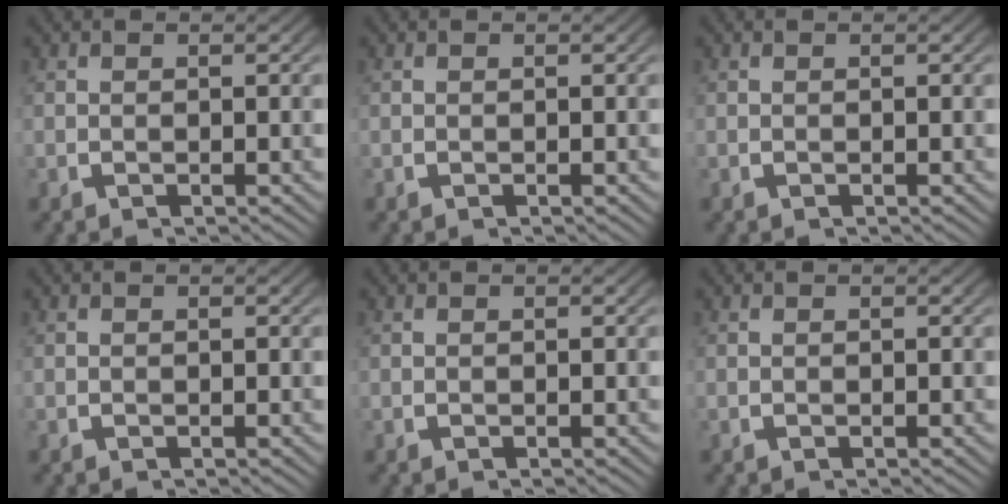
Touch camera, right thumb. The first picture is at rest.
{"total": 0.0}
{"total": 0.0}
{"total": 0.0}
{"total": 0.0}
{"total": 0.0}